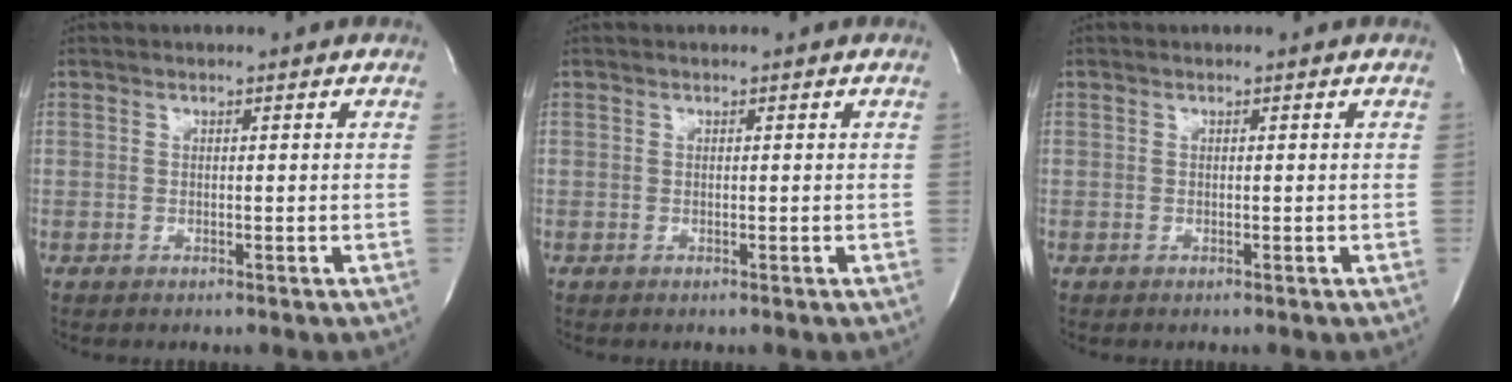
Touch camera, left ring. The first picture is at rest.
{"total": 0.0}
{"total": 0.0}